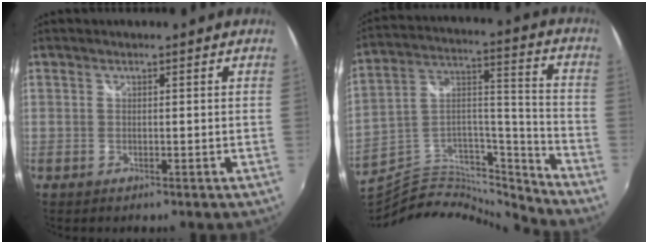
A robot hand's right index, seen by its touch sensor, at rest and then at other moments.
{"total": 15.9, "force": [-15.6, 2.2, 2.2], "torque": [-0.026, 0.064, -0.282]}